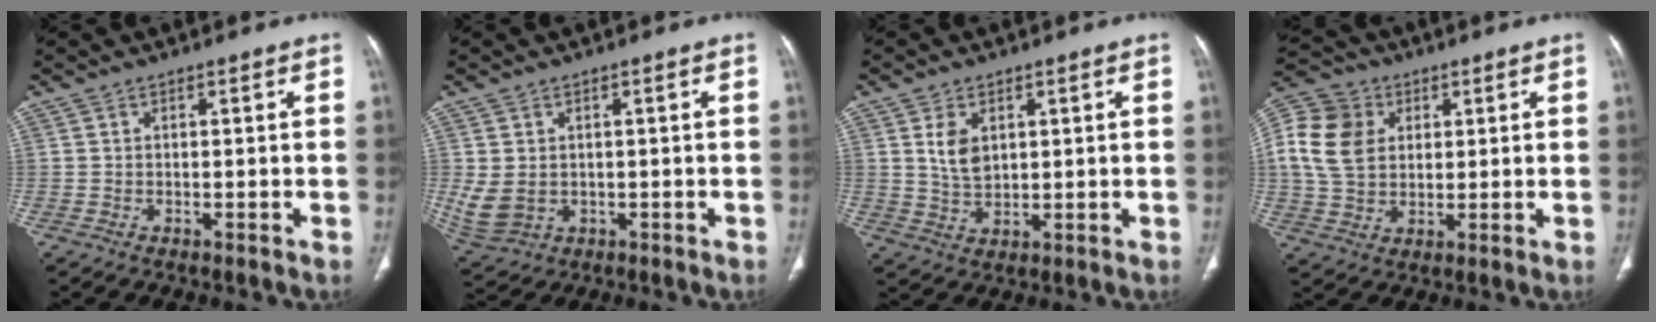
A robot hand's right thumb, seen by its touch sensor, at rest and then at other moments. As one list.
[{"total": 6.1, "force": [0.1, 4.8, 3.7], "torque": [-0.082, -0.007, 0.022]}, {"total": 5.4, "force": [1.9, 3.5, 3.7], "torque": [-0.057, -0.013, 0.043]}, {"total": 13.9, "force": [3.4, 10.9, 7.8], "torque": [-0.149, 0.006, 0.061]}]